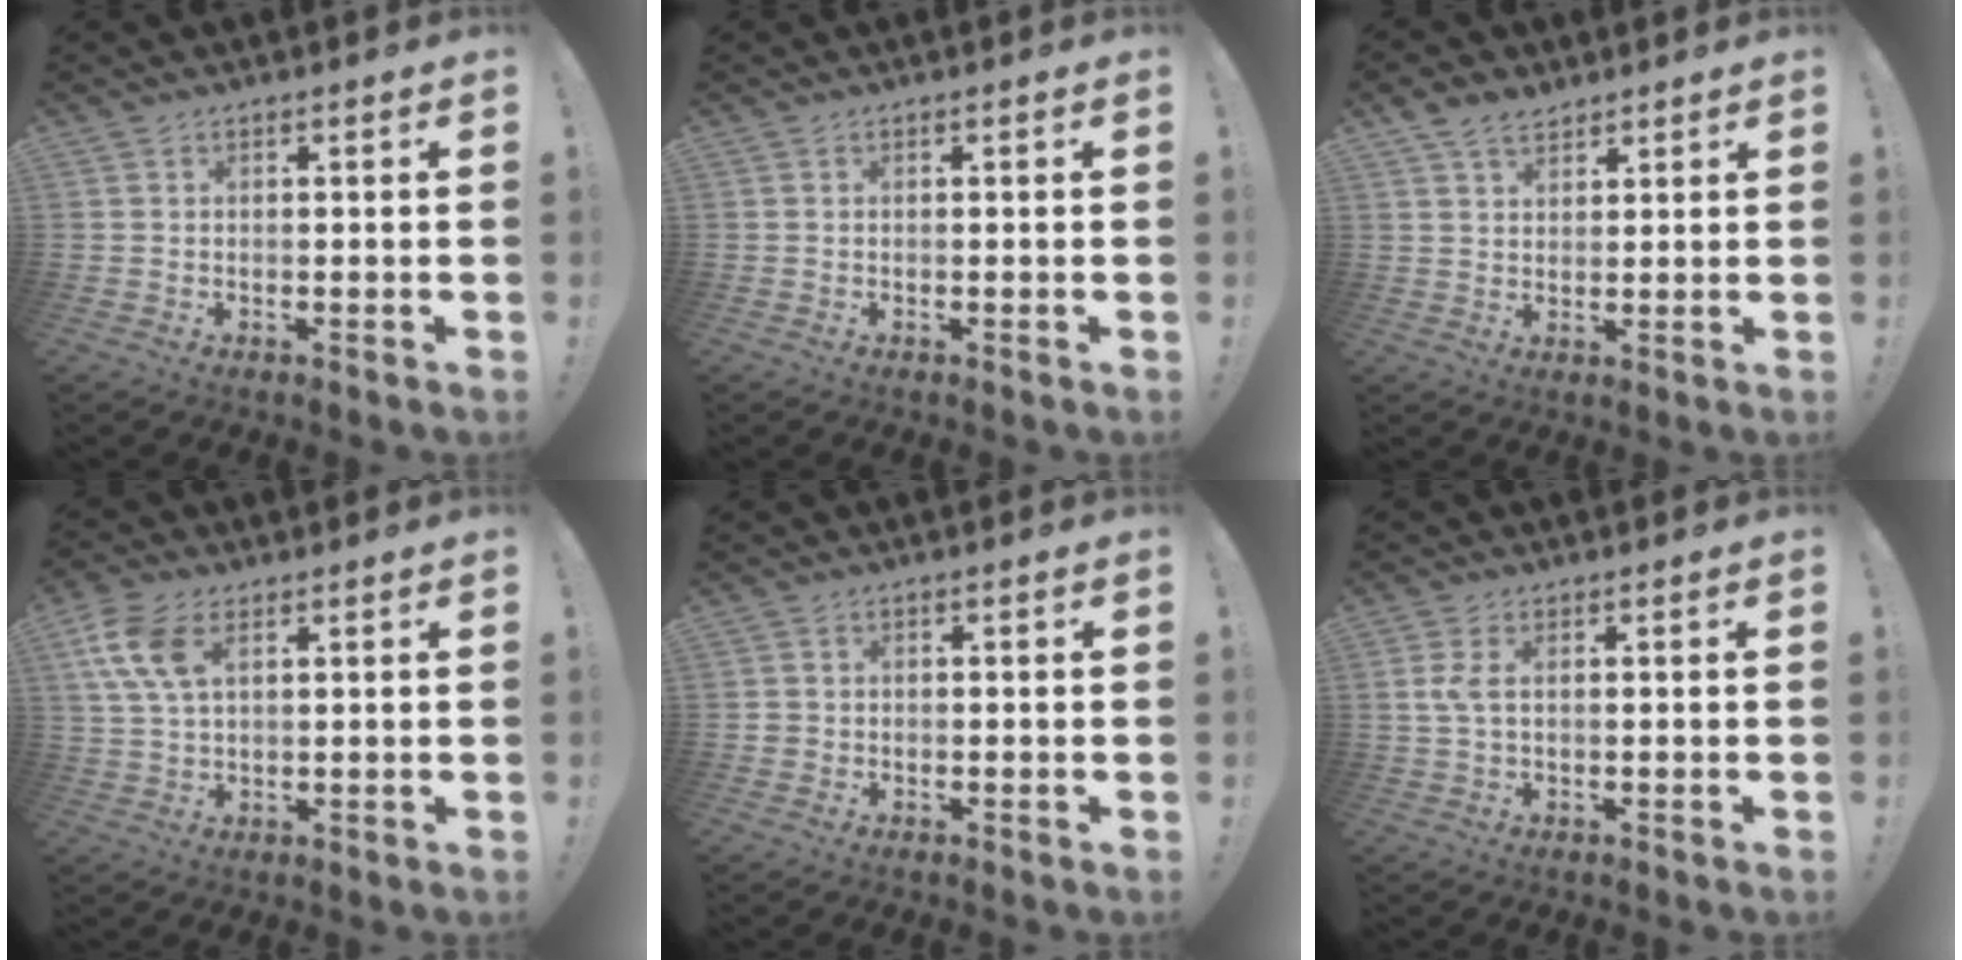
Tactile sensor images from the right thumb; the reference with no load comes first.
{"total": 0.0}
{"total": 5.8, "force": [4.2, 3.1, 2.5], "torque": [-0.050, -0.015, 0.081]}
{"total": 10.0, "force": [4.2, 5.6, 7.1], "torque": [-0.153, -0.004, 0.079]}
{"total": 1.5, "force": [0.0, 1.5, 0.0], "torque": [-0.001, 0.006, -0.001]}
{"total": 3.5, "force": [0.7, 1.5, 3.0], "torque": [-0.061, 0.001, 0.010]}